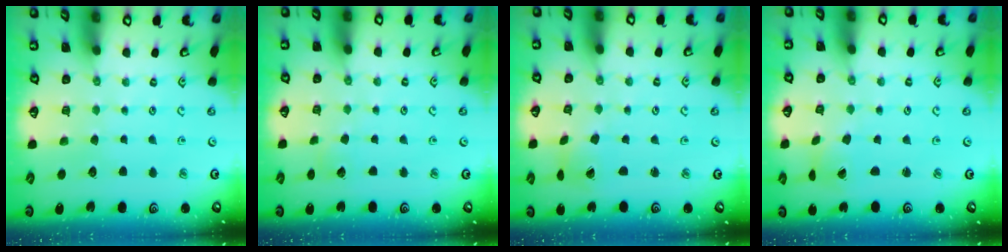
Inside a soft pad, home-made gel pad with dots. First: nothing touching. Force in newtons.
{"total": 2.0, "press": 2.0, "slide": 0.1}
{"total": 1.8, "press": 1.7, "slide": 0.2}
{"total": 1.0, "press": 1.0, "slide": 0.1}